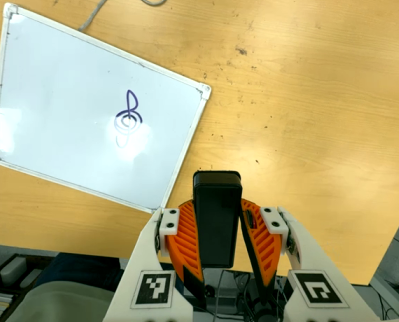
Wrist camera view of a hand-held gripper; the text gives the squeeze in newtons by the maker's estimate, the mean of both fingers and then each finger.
{"total": 8.2, "left": 6.7, "right": 9.7}